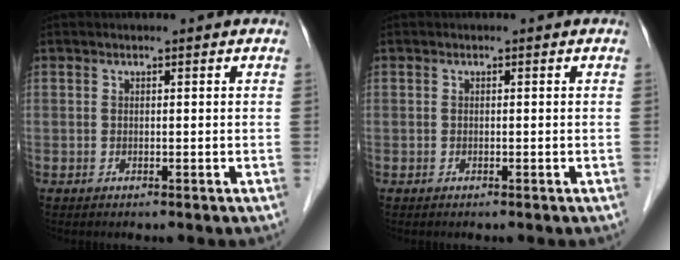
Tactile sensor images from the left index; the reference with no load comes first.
{"total": 0.0}